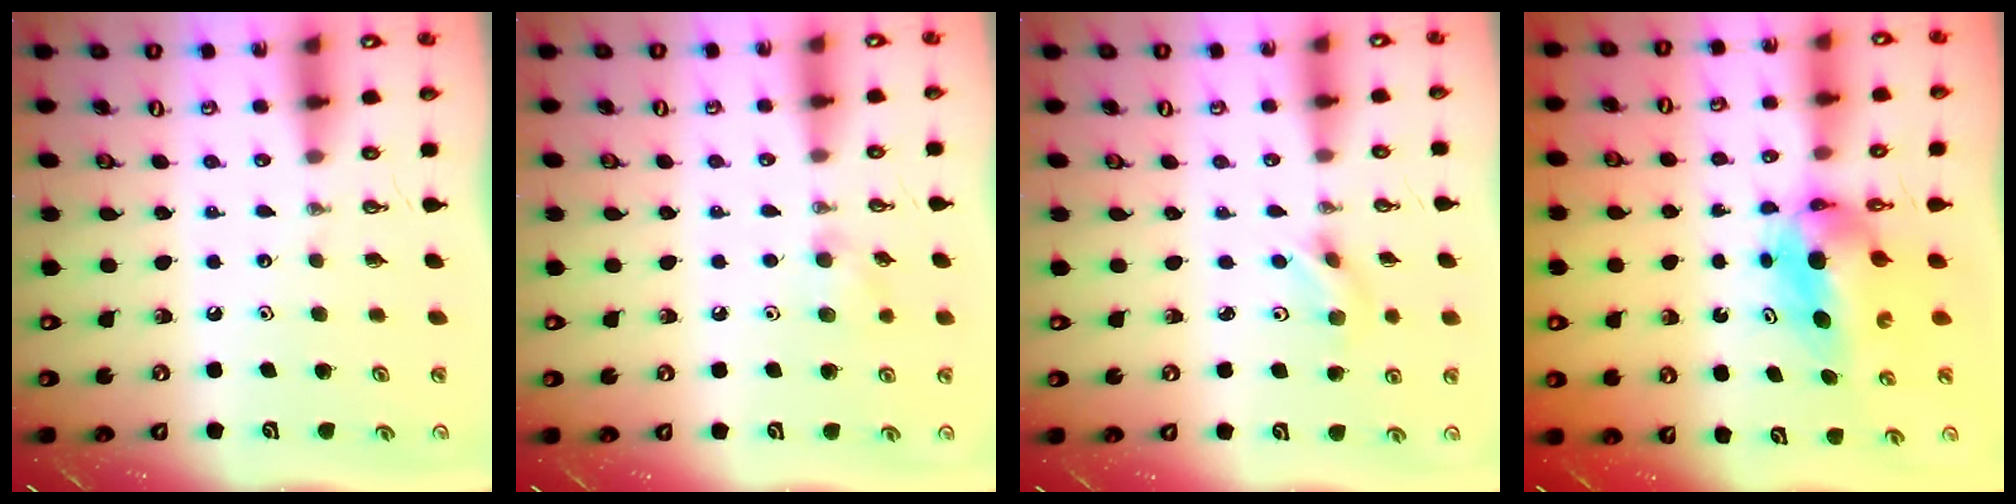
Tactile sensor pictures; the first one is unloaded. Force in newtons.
{"total": 6.8, "press": 6.8, "slide": 0.8}
{"total": 2.9, "press": 2.7, "slide": 1.2}
{"total": 6.2, "press": 6.1, "slide": 1.2}